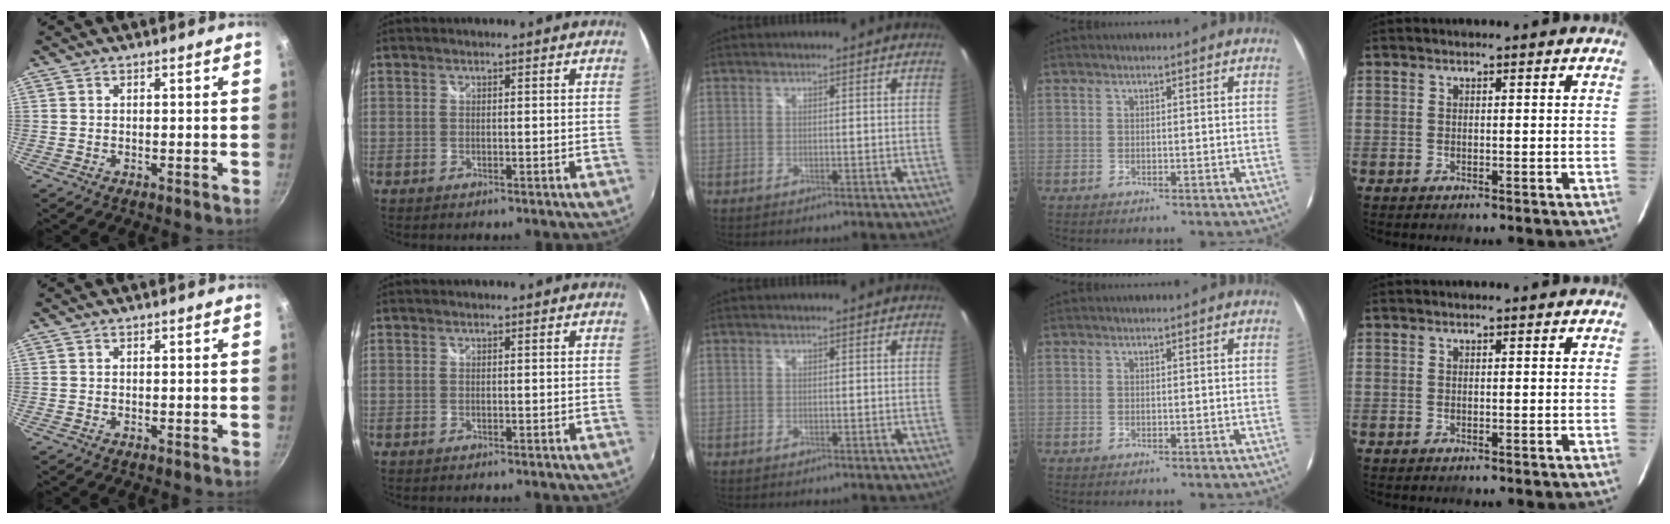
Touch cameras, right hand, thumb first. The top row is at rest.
{}